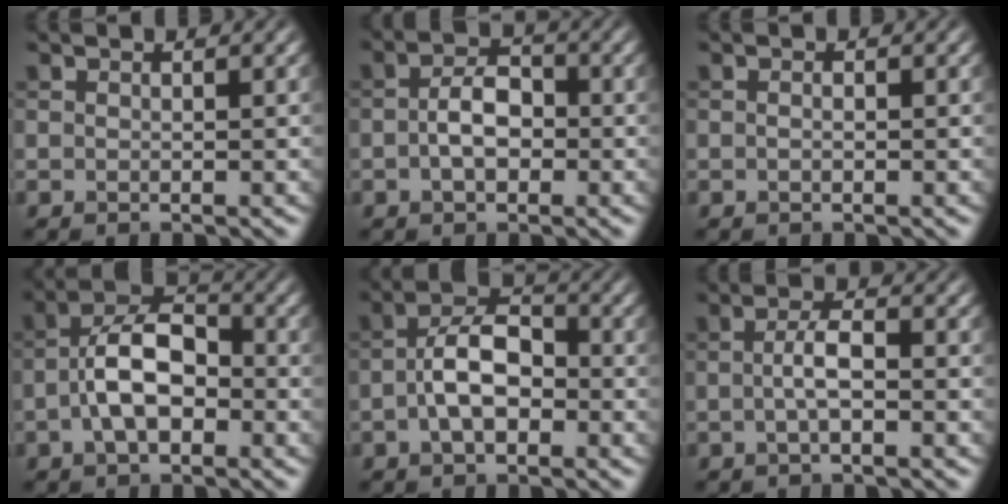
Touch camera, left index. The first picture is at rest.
{"total": 3.5, "force": [-0.6, 2.1, 2.7], "torque": [-0.051, 0.004, -0.015]}
{"total": 0.6, "force": [-0.1, 0.3, 0.5], "torque": [-0.011, -0.001, -0.002]}
{"total": 5.9, "force": [-1.7, 3.0, 4.8], "torque": [-0.083, 0.017, -0.037]}
{"total": 4.9, "force": [-1.3, 2.6, 4.0], "torque": [-0.071, 0.011, -0.030]}
{"total": 2.4, "force": [-0.4, 0.7, 2.3], "torque": [-0.046, 0.003, -0.011]}